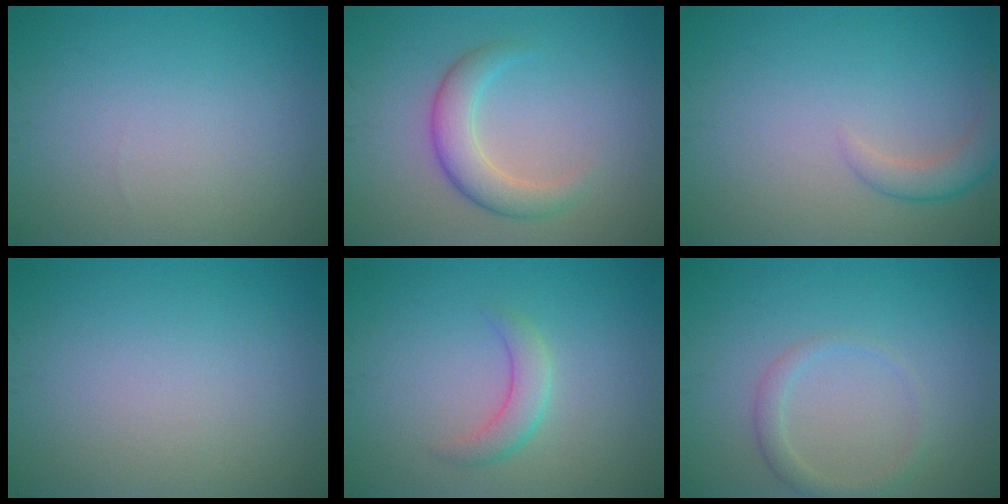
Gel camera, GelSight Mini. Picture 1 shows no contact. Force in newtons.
{"total": 3.6, "press": 3.6, "slide": 0.3}
{"total": 2.6, "press": 2.6, "slide": 0.2}
{"total": 0.0}
{"total": 2.3, "press": 2.3, "slide": 0.0}
{"total": 1.7, "press": 1.7, "slide": 0.1}